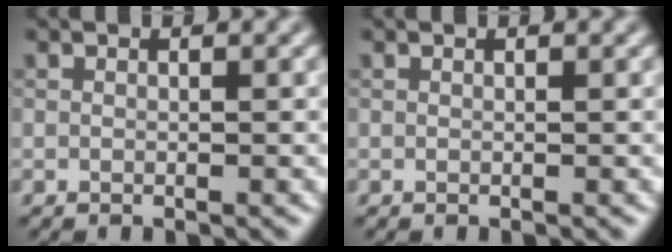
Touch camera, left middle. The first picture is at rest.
{"total": 0.0}